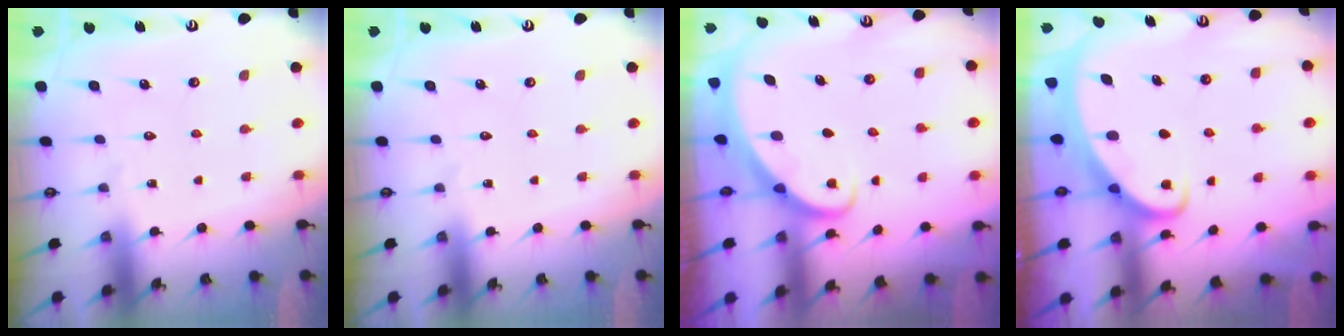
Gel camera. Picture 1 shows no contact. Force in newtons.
{"total": 0.0}
{"total": 2.2, "press": 2.2, "slide": 0.2}
{"total": 2.6, "press": 2.5, "slide": 0.4}